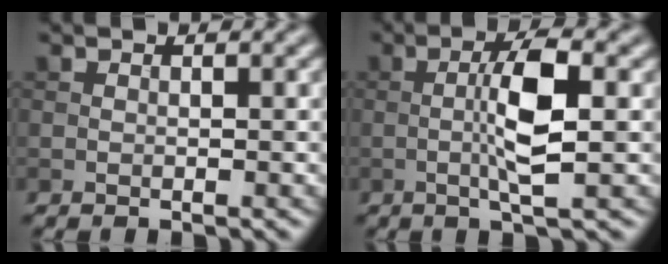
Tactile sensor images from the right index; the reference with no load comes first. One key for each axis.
{"total": 5.0, "fx": -0.3, "fy": 0.9, "fz": 4.9, "tx": -0.096, "ty": 0.006, "tz": -0.010}